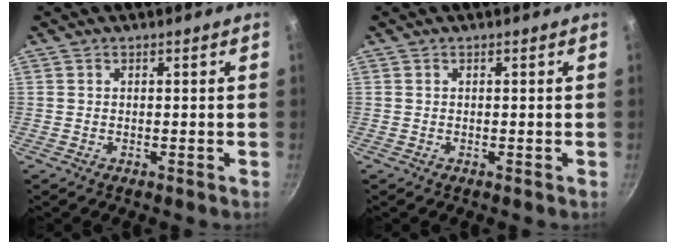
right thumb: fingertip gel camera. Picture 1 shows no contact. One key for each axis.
{"total": 0.0}